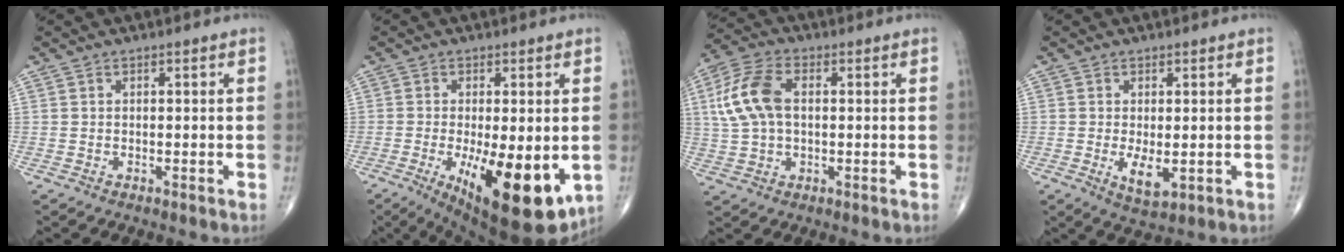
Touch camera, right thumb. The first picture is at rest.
{"total": 17.4, "force": [-4.5, 6.3, 15.5], "torque": [-0.207, -0.027, -0.048]}
{"total": 11.0, "force": [1.6, 6.5, 8.7], "torque": [-0.190, 0.019, 0.028]}
{"total": 4.3, "force": [-0.6, 1.8, 3.9], "torque": [-0.062, -0.012, -0.002]}